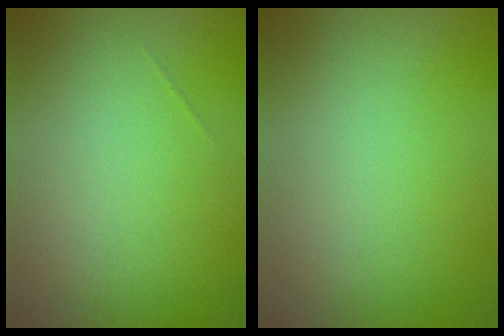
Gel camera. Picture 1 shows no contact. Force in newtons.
{"total": 0.0}